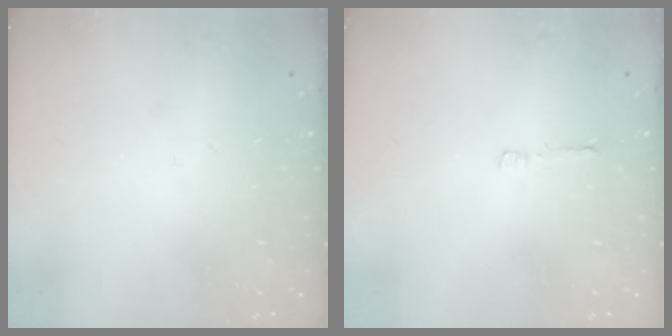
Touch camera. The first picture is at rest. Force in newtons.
{"total": 2.8, "press": 2.8, "slide": 0.3}